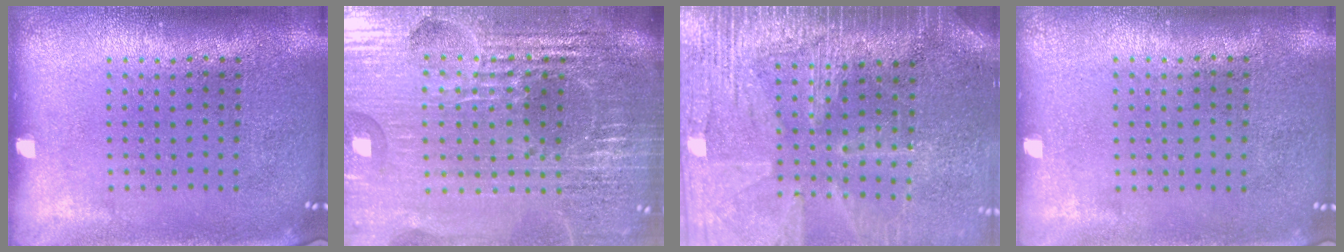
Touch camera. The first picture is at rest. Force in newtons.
{"total": 6.8, "press": 5.9, "slide": 3.4}
{"total": 3.4, "press": 3.2, "slide": 1.0}
{"total": 0.0}